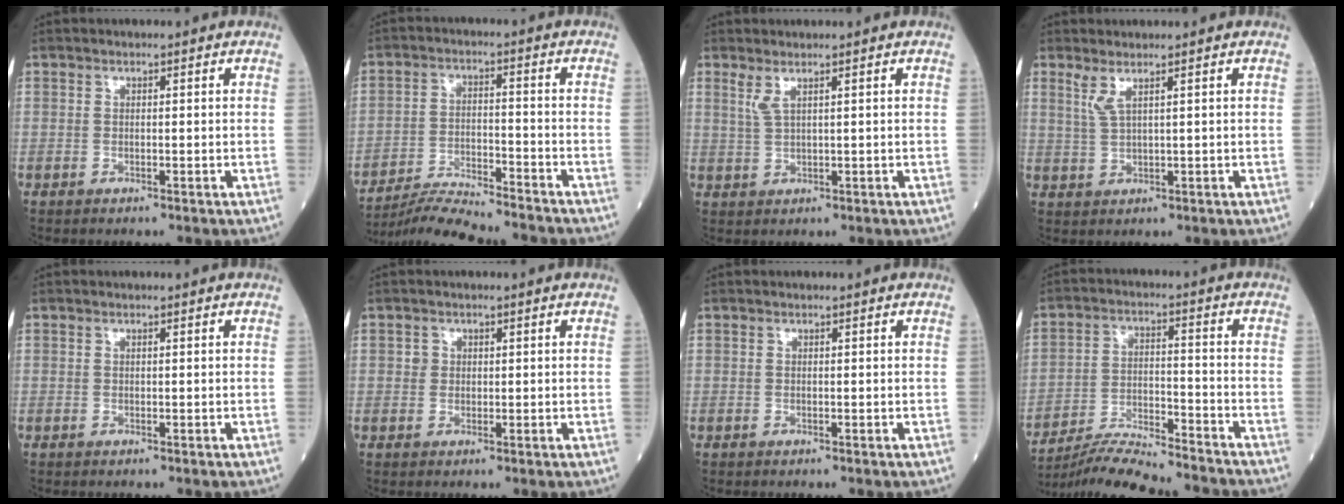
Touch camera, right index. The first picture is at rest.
{"total": 11.7, "force": [-11.2, -0.2, 3.4], "torque": [-0.051, -0.008, -0.188]}
{"total": 2.1, "force": [1.2, 0.0, 1.7], "torque": [-0.046, 0.000, 0.029]}
{"total": 2.4, "force": [1.4, -0.1, 2.0], "torque": [-0.052, -0.001, 0.035]}
{"total": 0.0}
{"total": 1.3, "force": [0.3, 1.2, 0.3], "torque": [0.000, 0.001, 0.003]}
{"total": 0.0}
{"total": 14.3, "force": [-13.5, 0.2, 4.5], "torque": [-0.075, -0.004, -0.221]}